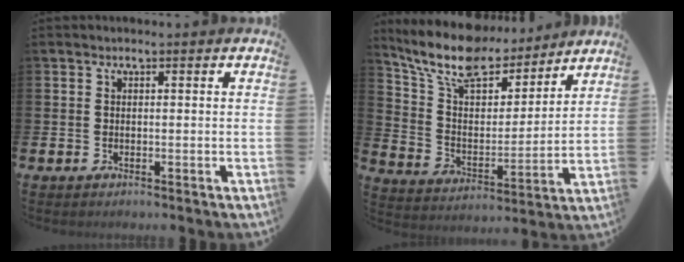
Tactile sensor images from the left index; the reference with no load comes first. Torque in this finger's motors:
{"motor_torque": [1.20, -0.94, 0.25, 0.21]}